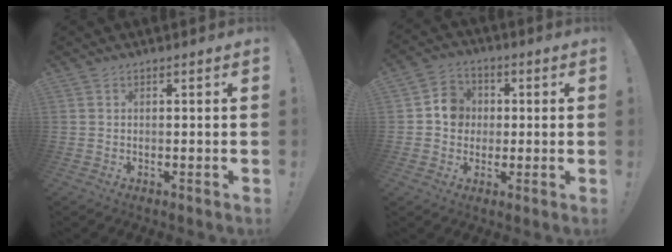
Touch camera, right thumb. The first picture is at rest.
{"total": 8.5, "force": [0.4, 7.9, 3.2], "torque": [-0.042, 0.014, 0.013]}